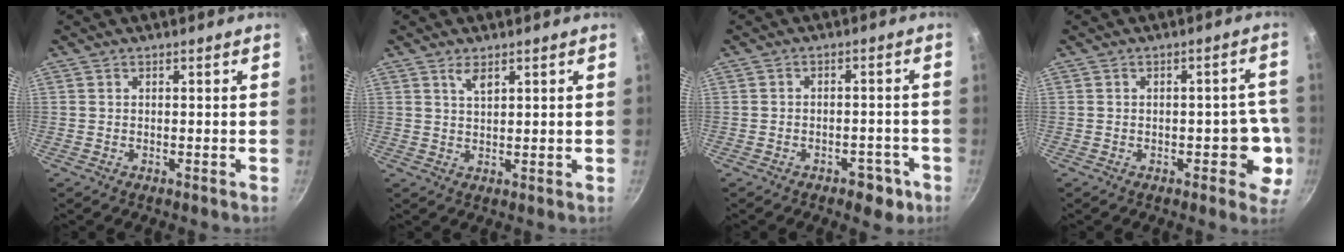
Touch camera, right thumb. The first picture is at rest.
{"total": 2.8, "force": [1.7, 1.1, 1.9], "torque": [-0.032, -0.010, 0.033]}
{"total": 6.6, "force": [-4.3, 4.2, 2.6], "torque": [0.010, 0.061, -0.036]}
{"total": 7.3, "force": [-1.9, 4.2, 5.7], "torque": [-0.005, 0.018, -0.024]}